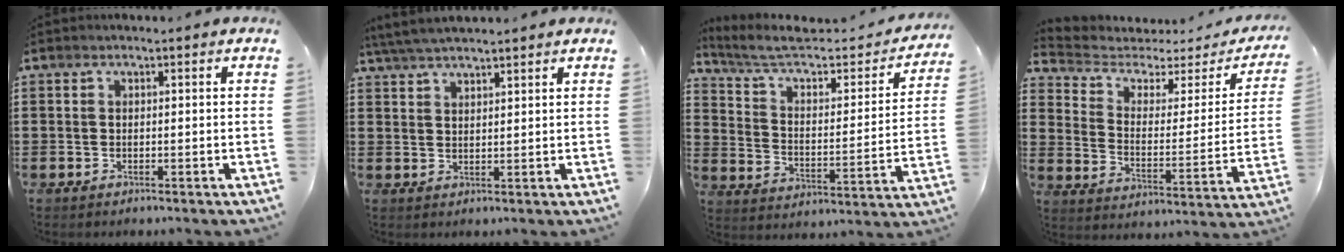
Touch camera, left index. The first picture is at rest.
{"total": 4.0, "force": [3.7, 0.3, 1.5], "torque": [-0.039, -0.003, 0.069]}
{"total": 6.9, "force": [5.5, 1.8, 3.8], "torque": [-0.098, -0.036, 0.092]}
{"total": 3.5, "force": [2.5, 1.9, 1.6], "torque": [-0.052, -0.015, 0.035]}